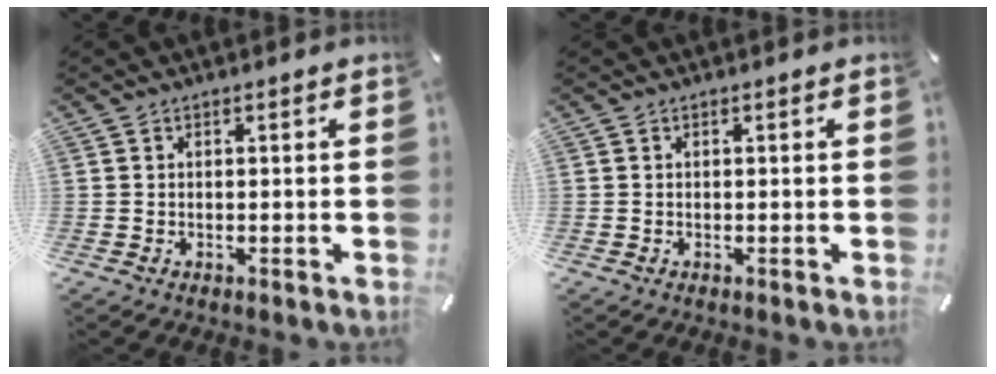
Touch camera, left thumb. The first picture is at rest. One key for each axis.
{"total": 0.0}